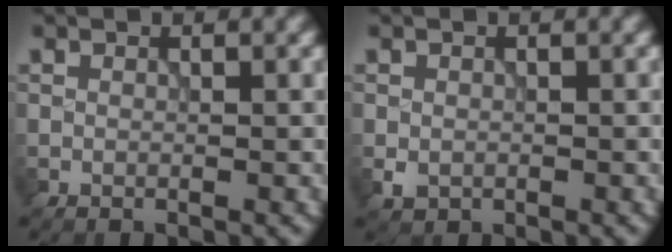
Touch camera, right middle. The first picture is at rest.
{"total": 1.2, "force": [-0.3, 1.0, 0.5], "torque": [-0.009, -0.004, -0.006]}